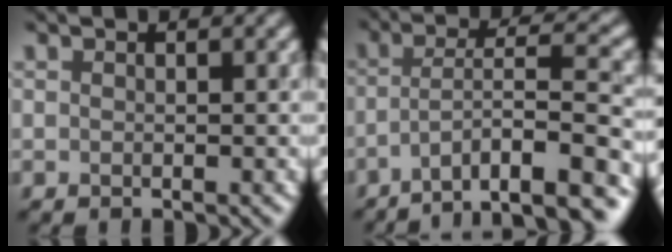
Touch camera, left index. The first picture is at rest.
{"total": 8.7, "force": [-5.1, 1.7, 6.8], "torque": [-0.110, 0.014, -0.069]}